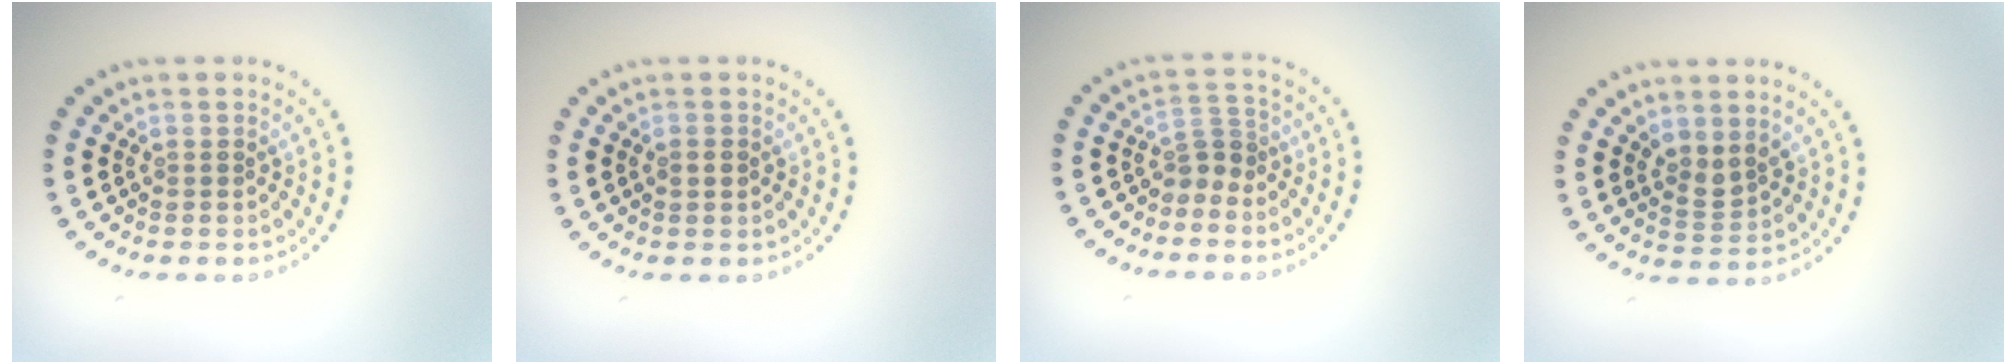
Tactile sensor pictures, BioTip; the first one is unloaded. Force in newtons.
{"total": 1.1, "press": 1.1, "slide": 0.1}
{"total": 2.0, "press": 1.5, "slide": 1.3}
{"total": 1.9, "press": 1.4, "slide": 1.2}